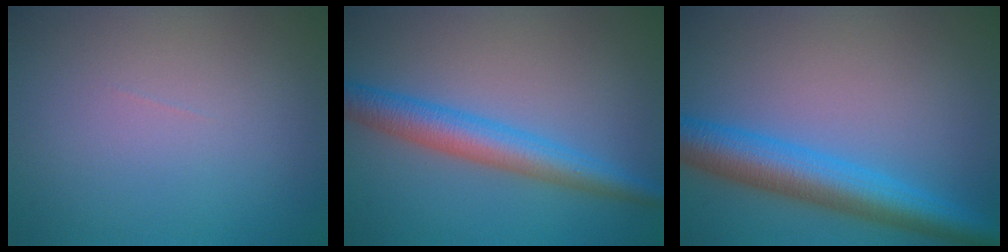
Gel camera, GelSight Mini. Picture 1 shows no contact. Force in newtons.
{"total": 4.6, "press": 4.6, "slide": 0.0}
{"total": 6.5, "press": 6.5, "slide": 0.3}